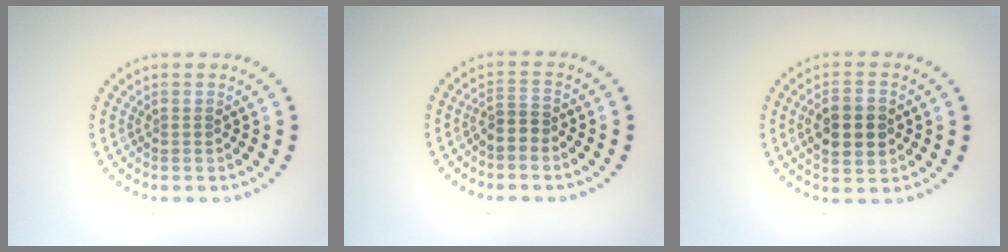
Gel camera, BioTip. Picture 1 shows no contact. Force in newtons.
{"total": 1.3, "press": 1.0, "slide": 0.9}
{"total": 4.7, "press": 4.6, "slide": 0.3}